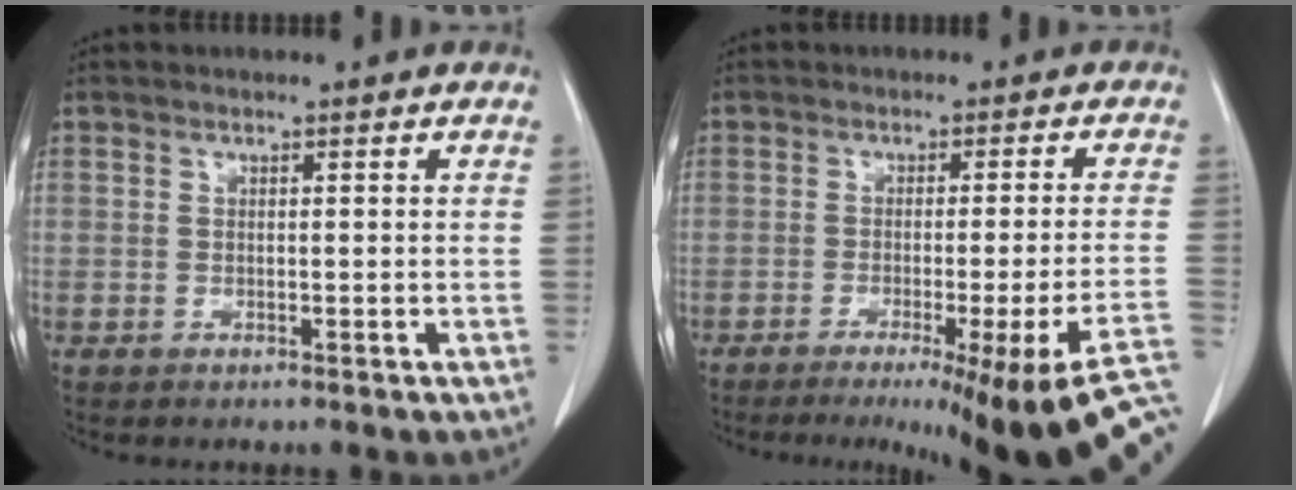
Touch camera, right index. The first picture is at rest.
{"total": 19.2, "force": [-13.4, -1.1, 13.7], "torque": [-0.084, -0.030, -0.173]}